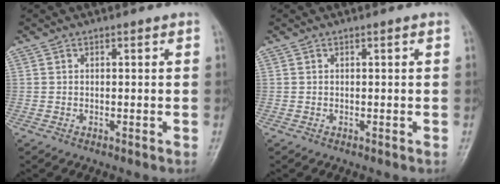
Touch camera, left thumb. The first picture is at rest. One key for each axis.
{"total": 0.0}